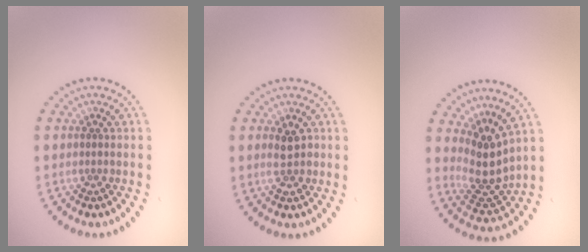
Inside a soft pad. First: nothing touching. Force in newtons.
{"total": 2.1, "press": 2.1, "slide": 0.2}
{"total": 3.6, "press": 2.7, "slide": 2.4}